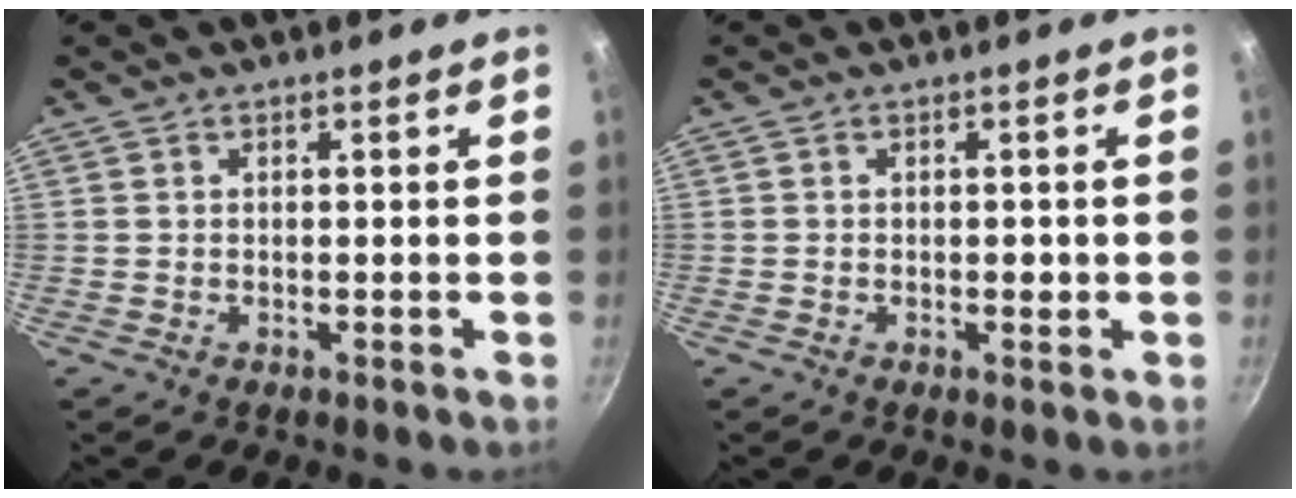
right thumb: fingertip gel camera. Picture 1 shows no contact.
{"total": 1.4, "force": [-0.2, 0.8, 1.2], "torque": [-0.012, 0.002, -0.005]}